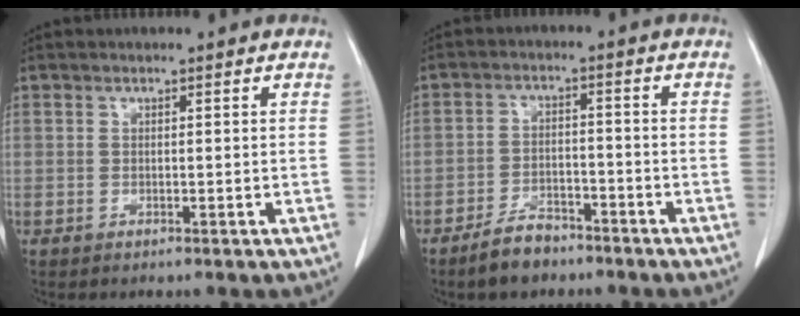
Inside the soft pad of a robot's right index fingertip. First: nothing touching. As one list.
[{"total": 5.4, "force": [-4.4, 2.3, 2.1], "torque": [-0.043, 0.001, -0.073]}]